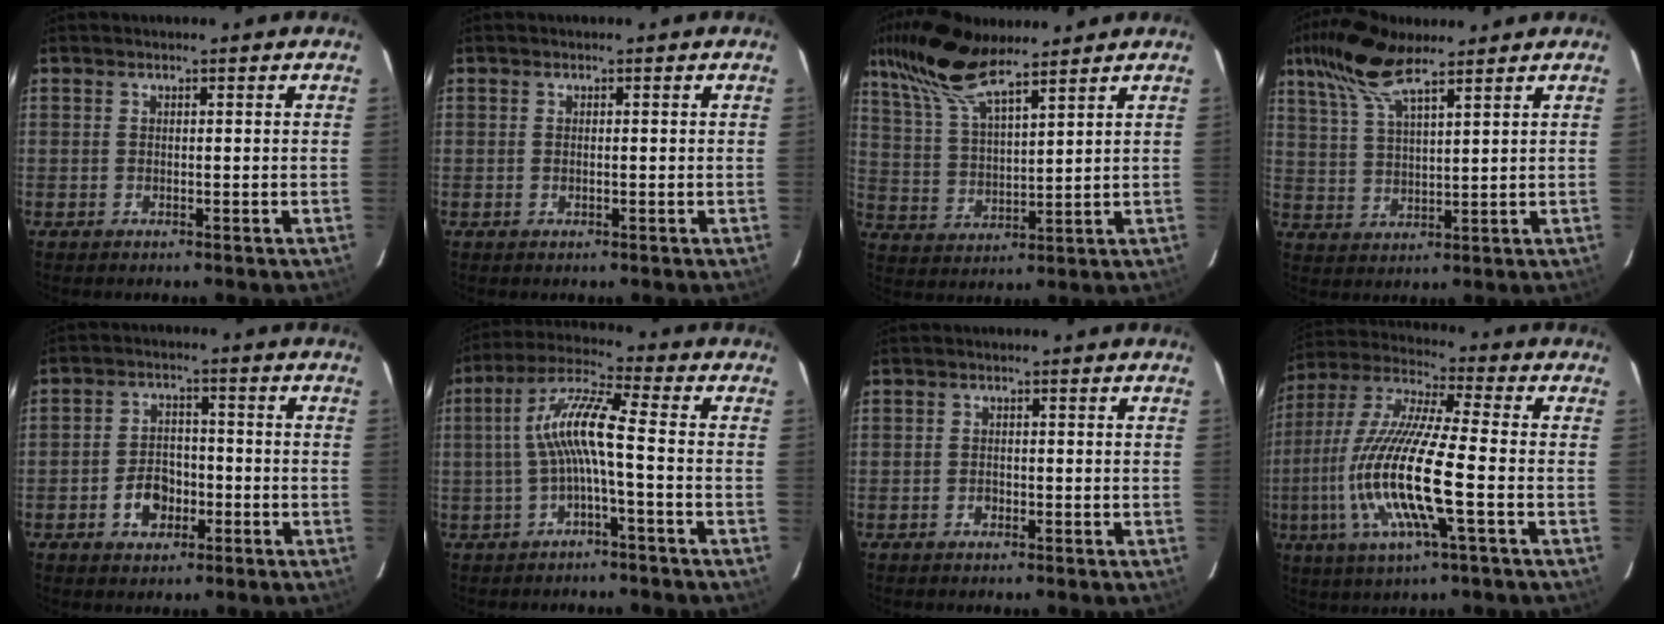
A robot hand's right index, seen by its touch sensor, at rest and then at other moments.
{"total": 0.5, "force": [0.0, 0.1, 0.5], "torque": [-0.012, 0.002, 0.000]}
{"total": 13.6, "force": [10.3, 3.5, 8.2], "torque": [-0.156, 0.026, 0.204]}
{"total": 11.2, "force": [7.7, 3.1, 7.4], "torque": [-0.150, 0.024, 0.148]}
{"total": 6.4, "force": [-2.7, 4.6, 3.6], "torque": [-0.070, 0.017, -0.039]}
{"total": 8.7, "force": [-1.5, 0.4, 8.6], "torque": [-0.188, 0.020, -0.027]}
{"total": 1.3, "force": [-0.7, 1.0, 0.6], "torque": [-0.010, 0.002, -0.011]}
{"total": 18.7, "force": [-4.7, 2.5, 17.9], "torque": [-0.360, -0.018, -0.094]}